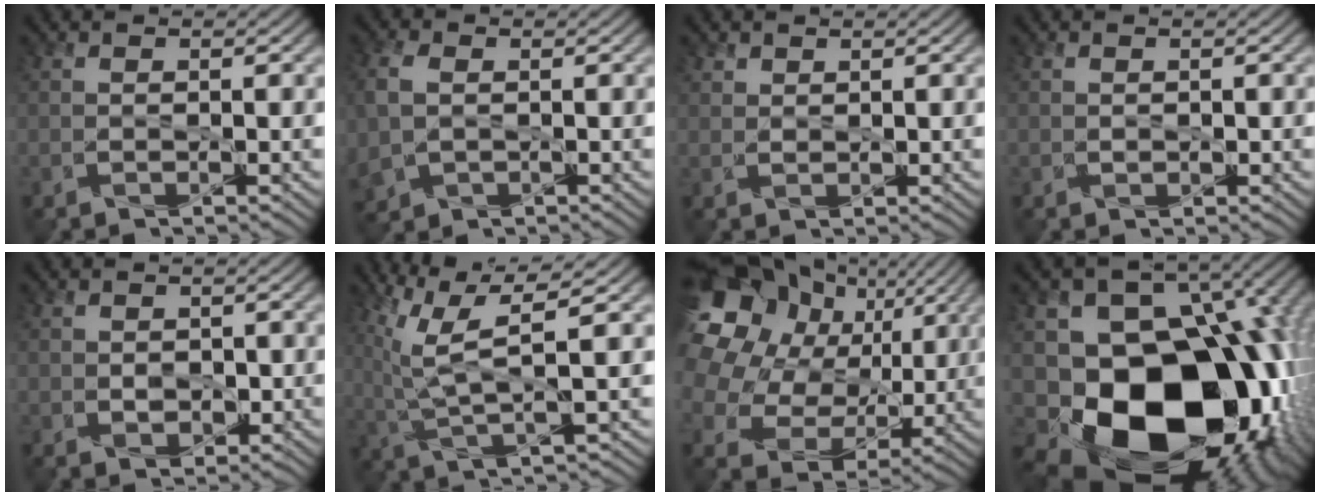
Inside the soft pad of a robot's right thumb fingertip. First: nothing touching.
{"total": 5.2, "force": [0.3, 4.0, 3.3], "torque": [-0.102, -0.008, 0.007]}
{"total": 1.6, "force": [1.1, 1.1, 0.3], "torque": [-0.008, 0.000, 0.025]}
{"total": 0.7, "force": [0.0, 0.6, 0.3], "torque": [-0.006, -0.006, 0.001]}
{"total": 2.1, "force": [-0.1, 1.8, 1.1], "torque": [-0.023, -0.007, -0.001]}
{"total": 8.5, "force": [2.9, 2.0, 7.7], "torque": [-0.174, 0.017, 0.062]}
{"total": 20.2, "force": [6.9, 15.8, 10.4], "torque": [-0.303, 0.042, 0.150]}
{"total": 18.9, "force": [-4.3, 14.3, 11.6], "torque": [-0.170, -0.052, -0.051]}